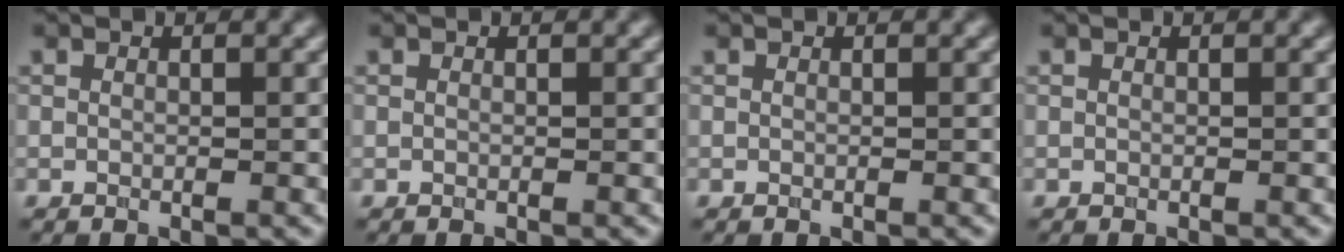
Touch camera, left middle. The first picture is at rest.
{"total": 0.0}
{"total": 0.0}
{"total": 0.0}